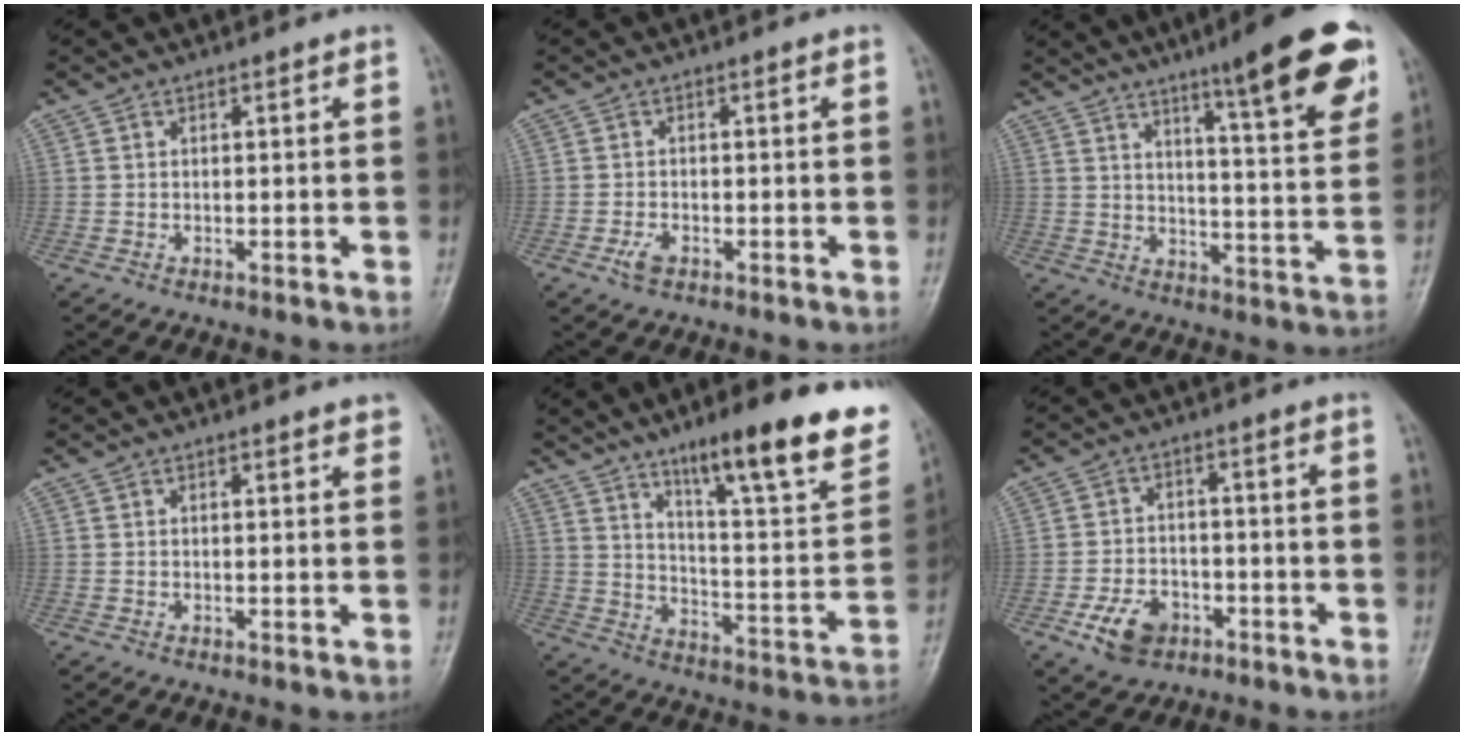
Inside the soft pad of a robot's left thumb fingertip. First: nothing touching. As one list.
[{"total": 2.2, "force": [-1.2, 1.2, 1.5], "torque": [-0.034, 0.006, -0.022]}, {"total": 16.9, "force": [10.0, 2.3, 13.5], "torque": [-0.162, -0.046, 0.142]}, {"total": 1.9, "force": [1.4, 0.4, 1.1], "torque": [-0.010, -0.002, 0.014]}, {"total": 23.9, "force": [15.2, 4.5, 17.8], "torque": [-0.228, -0.066, 0.235]}, {"total": 7.3, "force": [-3.6, 5.0, 3.9], "torque": [-0.057, 0.018, -0.061]}]